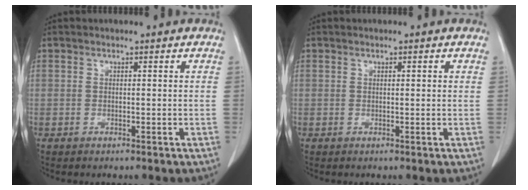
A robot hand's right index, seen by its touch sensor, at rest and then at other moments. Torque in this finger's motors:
{"motor_torque": [-0.08, 0.01, -0.01, -0.01]}